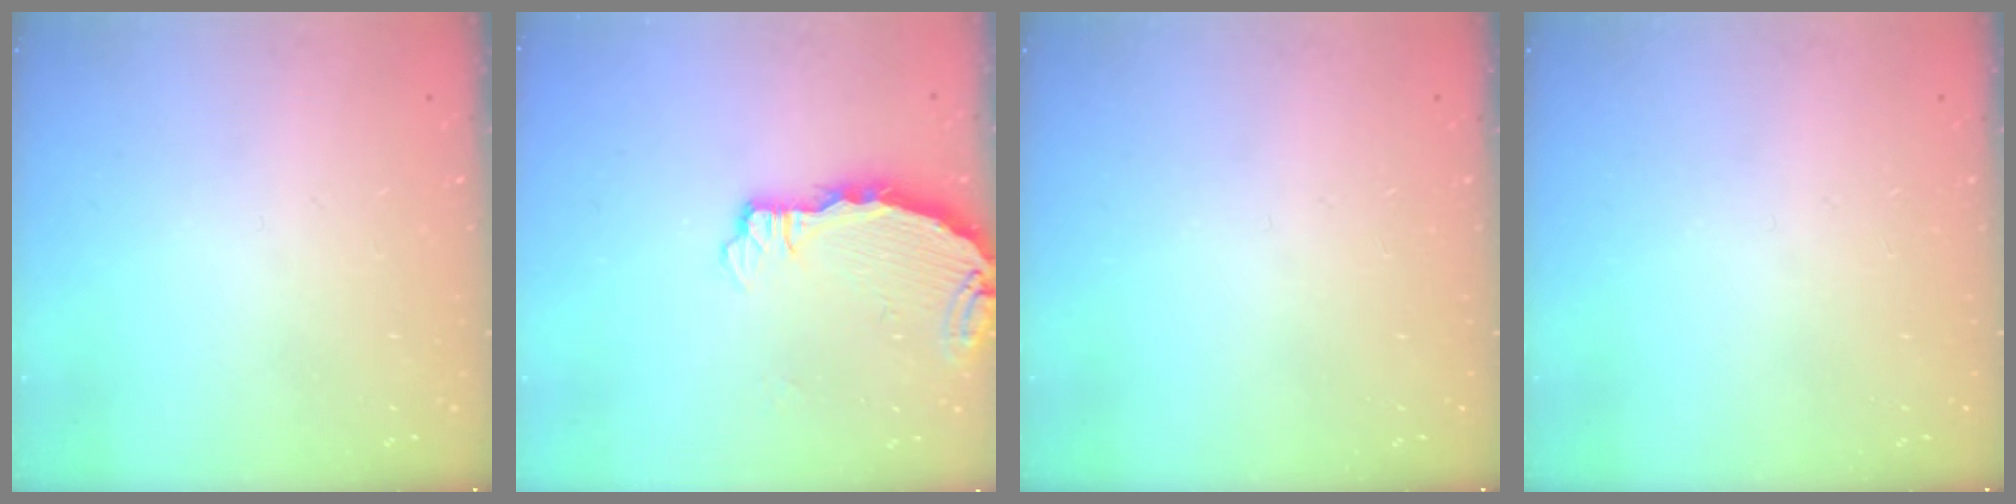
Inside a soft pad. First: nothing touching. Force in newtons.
{"total": 3.7, "press": 3.7, "slide": 0.4}
{"total": 0.0}
{"total": 0.0}